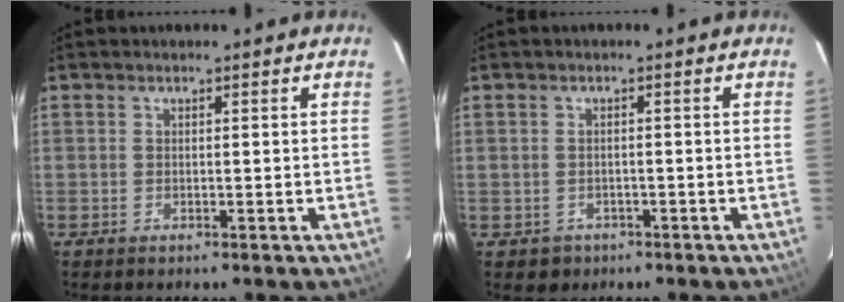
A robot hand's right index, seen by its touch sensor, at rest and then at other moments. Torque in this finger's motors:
{"motor_torque": [-1.18, -0.68, -0.82, -0.21]}